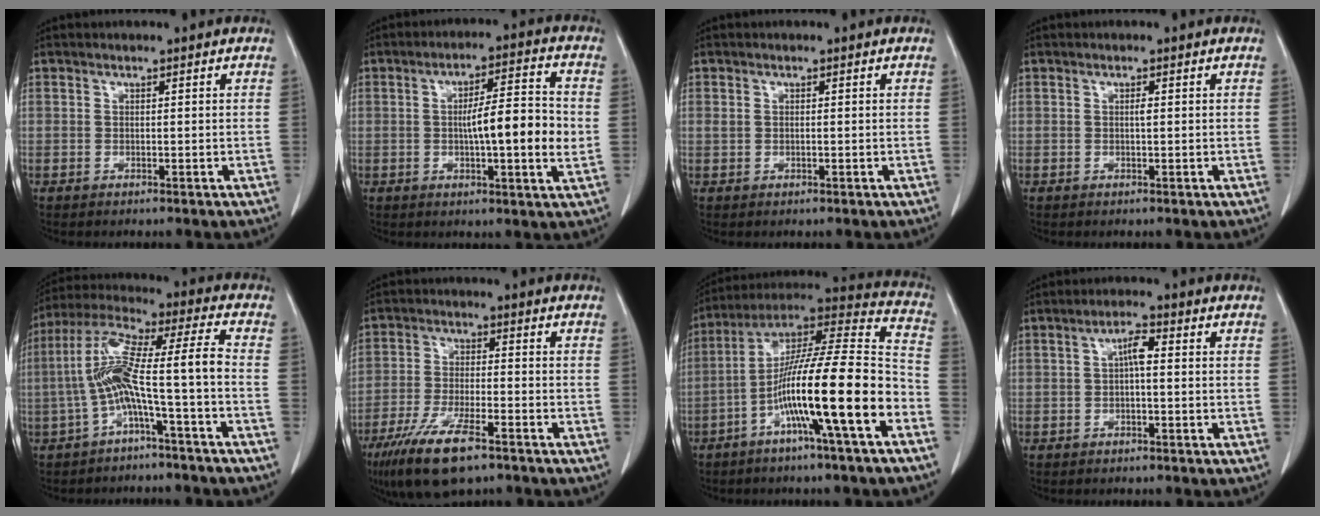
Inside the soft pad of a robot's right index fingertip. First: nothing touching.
{"total": 10.8, "force": [-0.6, 1.1, 10.7], "torque": [-0.166, 0.006, -0.015]}
{"total": 1.0, "force": [0.1, 0.6, 0.7], "torque": [-0.023, 0.010, 0.006]}
{"total": 0.6, "force": [0.1, 0.1, 0.6], "torque": [-0.013, 0.000, 0.000]}
{"total": 11.3, "force": [-3.1, -0.2, 10.9], "torque": [-0.215, 0.039, -0.060]}
{"total": 11.1, "force": [-7.2, 2.5, 8.0], "torque": [-0.154, -0.022, -0.125]}
{"total": 19.9, "force": [-7.3, 0.2, 18.5], "torque": [-0.314, 0.002, -0.131]}
{"total": 2.9, "force": [0.2, 0.7, 2.8], "torque": [-0.051, 0.008, 0.002]}